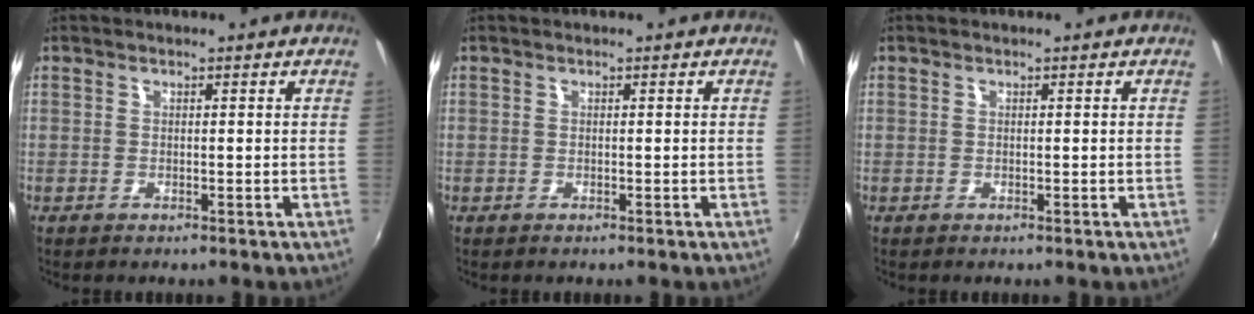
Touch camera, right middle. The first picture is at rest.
{"total": 0.0}
{"total": 0.0}